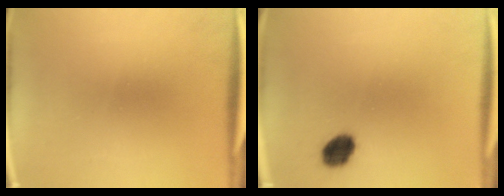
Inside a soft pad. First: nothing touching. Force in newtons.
{"total": 5.9}